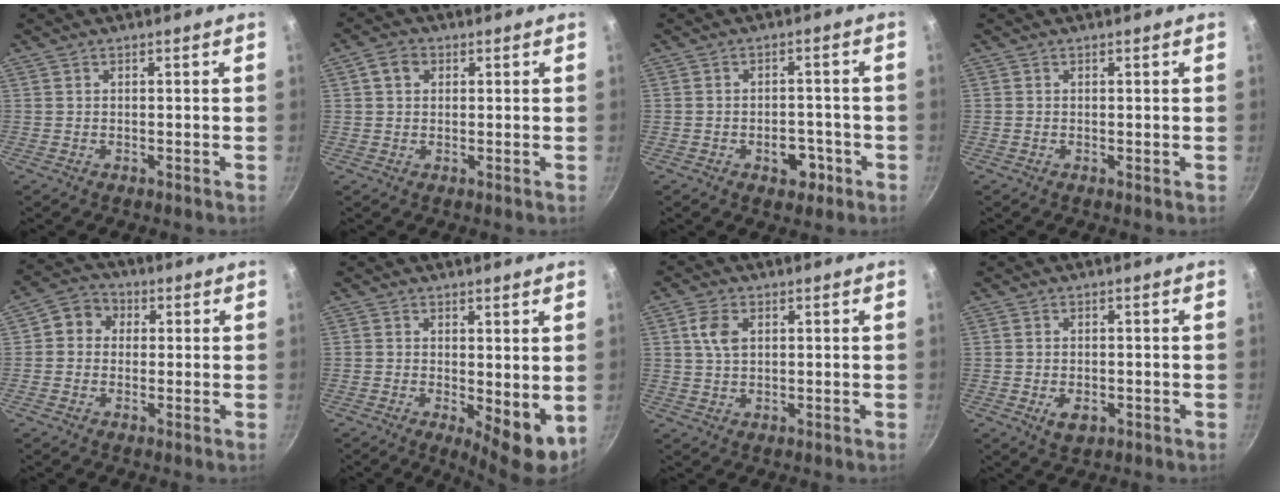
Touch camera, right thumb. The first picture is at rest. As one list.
[{"total": 4.8, "force": [1.5, 3.8, 2.5], "torque": [-0.029, 0.007, 0.018]}, {"total": 5.3, "force": [-2.3, 3.5, 3.3], "torque": [-0.020, 0.015, -0.028]}, {"total": 0.0}, {"total": 6.0, "force": [0.8, 5.4, 2.5], "torque": [-0.012, 0.011, -0.006]}, {"total": 6.8, "force": [0.0, 2.7, 6.2], "torque": [-0.078, -0.015, 0.006]}, {"total": 4.6, "force": [1.3, 2.9, 3.3], "torque": [-0.059, 0.002, 0.023]}, {"total": 3.6, "force": [-1.1, 2.2, 2.6], "torque": [-0.041, -0.002, -0.014]}]